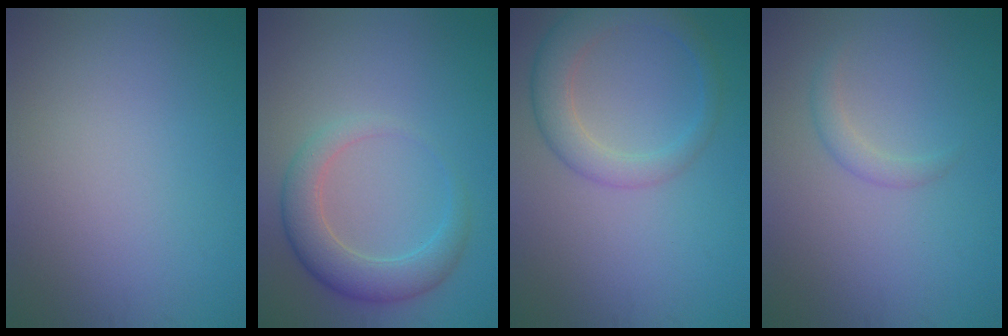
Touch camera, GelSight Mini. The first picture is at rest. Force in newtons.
{"total": 4.2, "press": 4.2, "slide": 0.2}
{"total": 4.0, "press": 4.0, "slide": 0.2}
{"total": 1.4, "press": 1.4, "slide": 0.0}